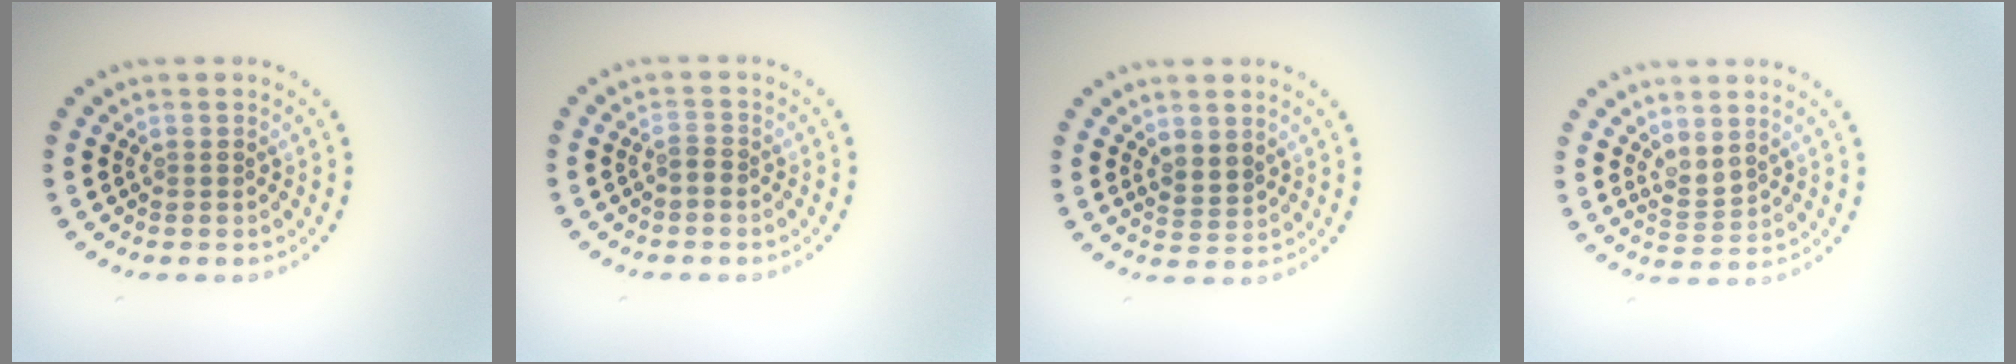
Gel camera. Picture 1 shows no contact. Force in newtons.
{"total": 0.8, "press": 0.5, "slide": 0.6}
{"total": 1.7, "press": 1.5, "slide": 0.9}
{"total": 1.4, "press": 1.2, "slide": 0.9}